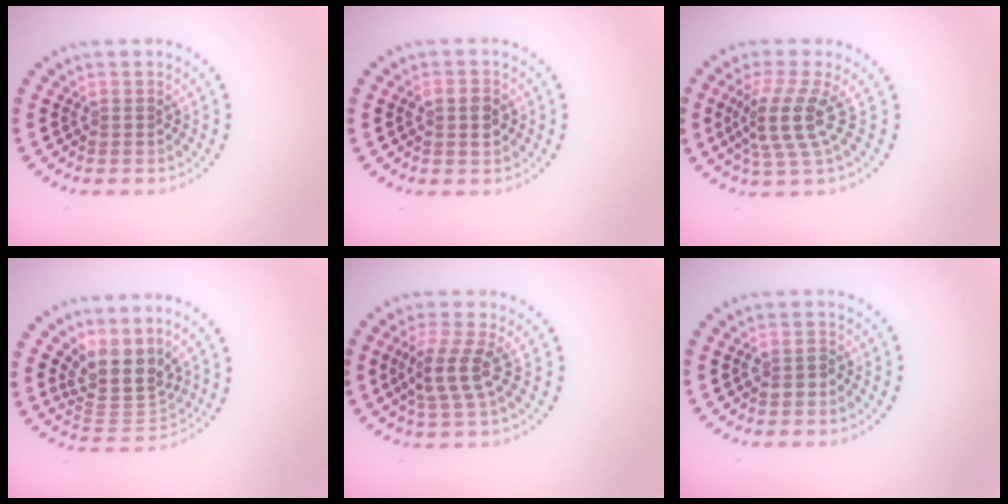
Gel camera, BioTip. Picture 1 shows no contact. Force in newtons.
{"total": 2.0, "press": 2.0, "slide": 0.3}
{"total": 4.1, "press": 2.9, "slide": 2.9}
{"total": 4.3, "press": 3.4, "slide": 2.6}
{"total": 3.5, "press": 3.0, "slide": 1.8}
{"total": 1.3, "press": 1.3, "slide": 0.3}